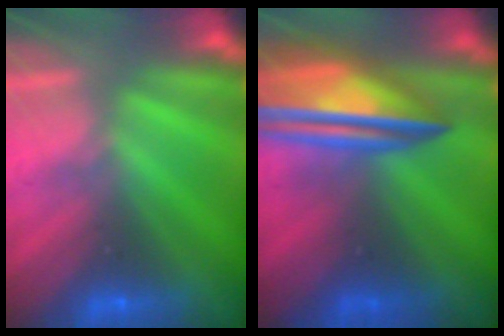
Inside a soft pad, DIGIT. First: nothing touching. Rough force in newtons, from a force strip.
{"total": 7.3}